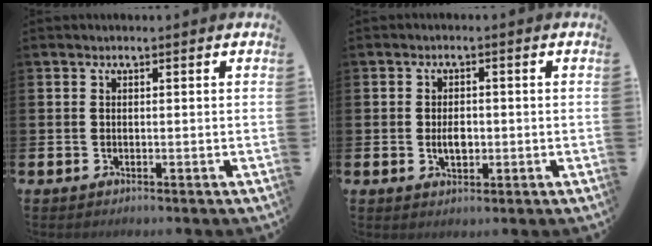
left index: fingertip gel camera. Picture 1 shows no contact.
{"total": 2.7, "force": [-0.2, 1.6, 2.1], "torque": [-0.023, -0.003, -0.008]}